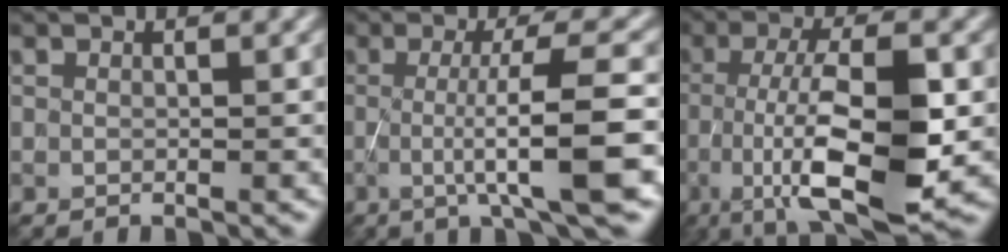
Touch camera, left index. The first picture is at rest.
{"total": 7.9, "force": [-1.1, 1.3, 7.7], "torque": [-0.116, 0.000, -0.018]}
{"total": 10.5, "force": [-3.0, 3.0, 9.6], "torque": [-0.176, -0.002, -0.050]}